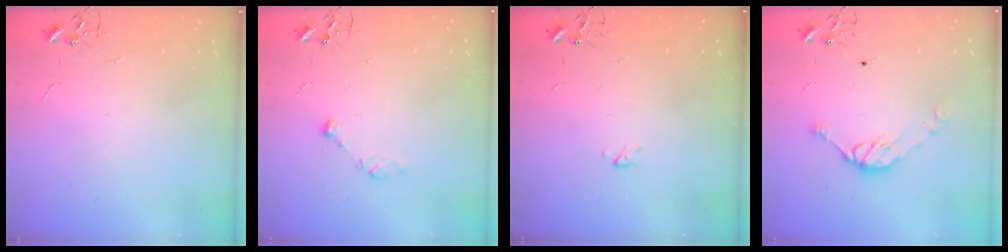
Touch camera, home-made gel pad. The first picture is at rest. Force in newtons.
{"total": 7.5, "press": 7.4, "slide": 0.8}
{"total": 2.3, "press": 2.3, "slide": 0.4}
{"total": 9.8, "press": 9.7, "slide": 1.2}